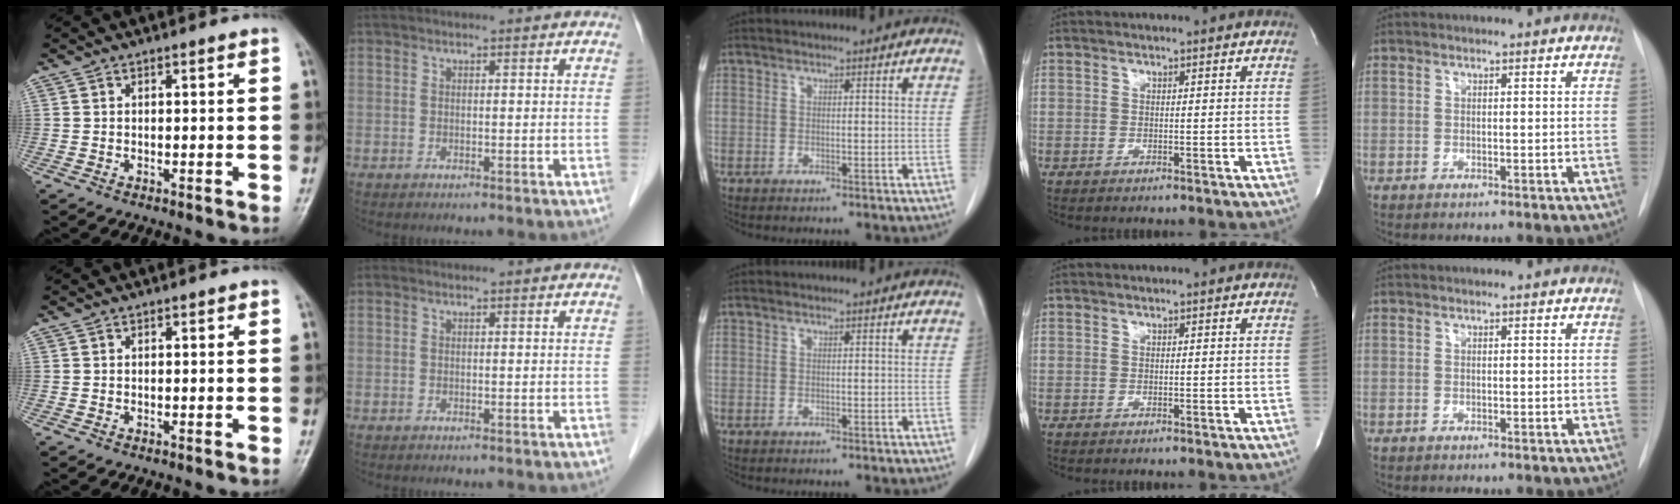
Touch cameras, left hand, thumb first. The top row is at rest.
{}